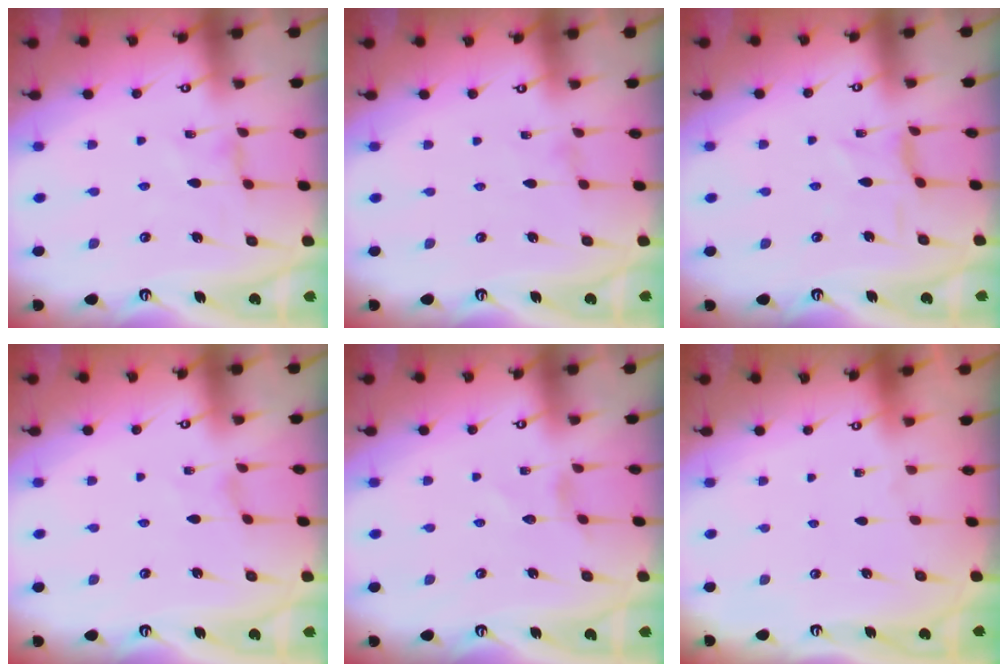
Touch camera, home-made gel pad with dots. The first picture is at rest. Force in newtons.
{"total": 0.0}
{"total": 1.0, "press": 0.9, "slide": 0.4}
{"total": 0.0}
{"total": 0.9, "press": 0.9, "slide": 0.1}
{"total": 0.0}